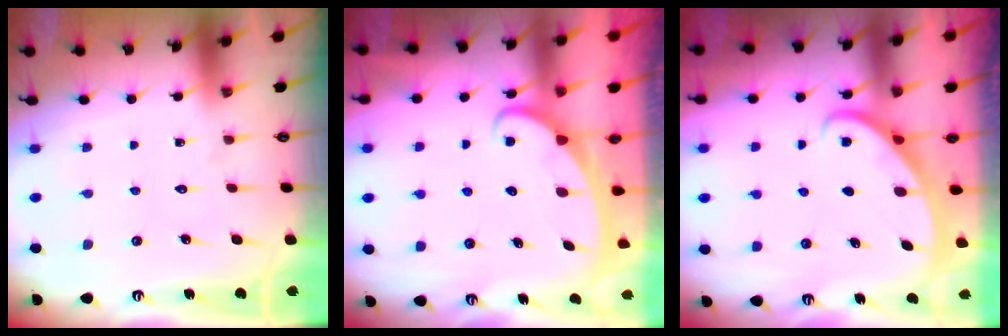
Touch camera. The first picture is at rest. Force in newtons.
{"total": 2.6, "press": 2.6, "slide": 0.3}
{"total": 2.8, "press": 2.8, "slide": 0.1}